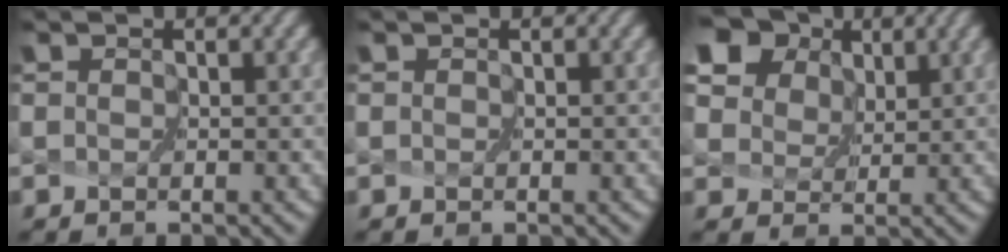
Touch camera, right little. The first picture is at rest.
{"total": 0.0}
{"total": 12.0, "force": [7.0, 8.5, 4.8], "torque": [-0.140, 0.028, 0.137]}